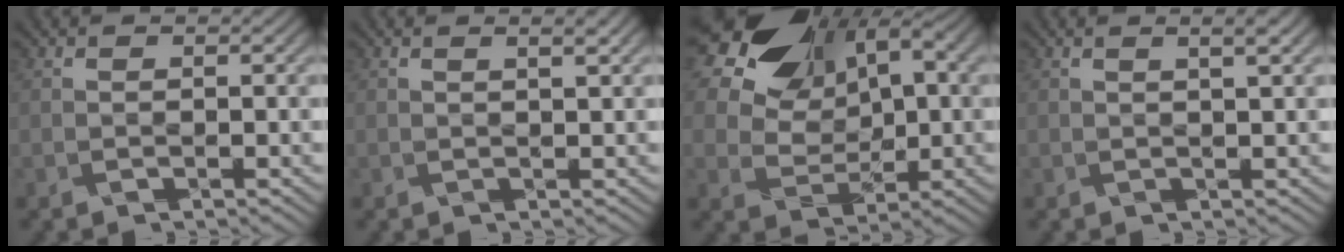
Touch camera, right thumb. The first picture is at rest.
{"total": 1.6, "force": [0.9, 0.3, 1.4], "torque": [-0.023, 0.003, 0.010]}
{"total": 18.5, "force": [8.3, 12.4, 10.8], "torque": [-0.257, 0.066, 0.157]}
{"total": 2.2, "force": [1.0, 0.4, 1.9], "torque": [-0.029, 0.006, 0.013]}